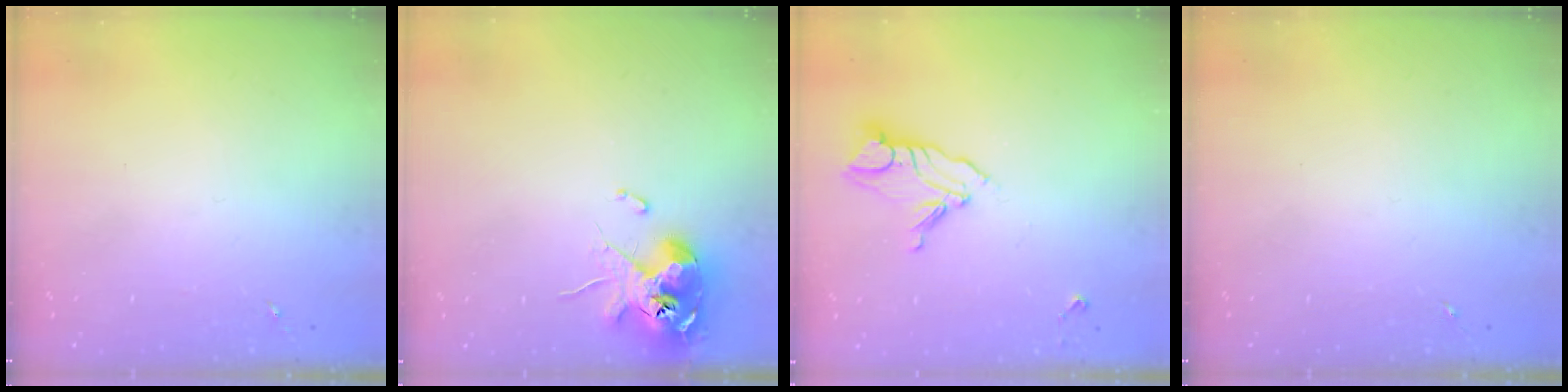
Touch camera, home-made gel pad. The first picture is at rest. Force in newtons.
{"total": 11.6, "press": 11.4, "slide": 2.1}
{"total": 10.7, "press": 10.6, "slide": 1.0}
{"total": 0.0}